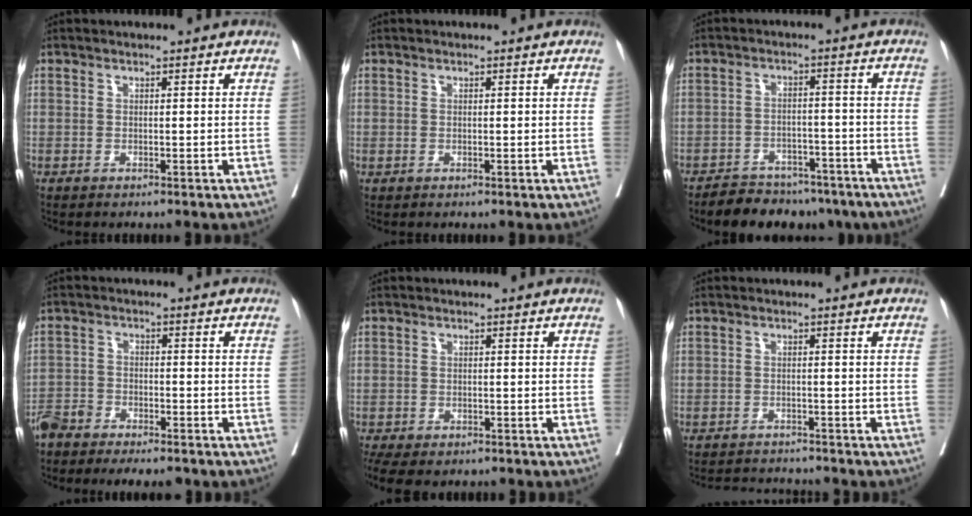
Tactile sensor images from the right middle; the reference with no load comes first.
{"total": 0.0}
{"total": 11.9, "force": [-9.6, 5.7, 4.1], "torque": [-0.050, 0.012, -0.122]}
{"total": 8.5, "force": [-7.4, 2.2, 3.6], "torque": [-0.054, 0.000, -0.119]}
{"total": 8.6, "force": [-6.2, 4.6, 3.8], "torque": [-0.076, -0.009, -0.082]}
{"total": 5.8, "force": [-5.7, 0.6, 0.8], "torque": [-0.008, -0.004, -0.082]}